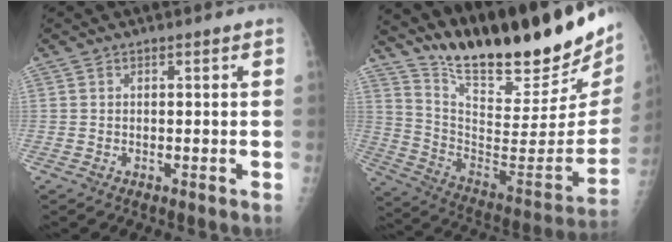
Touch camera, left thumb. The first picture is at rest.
{"total": 31.0, "force": [23.6, 7.6, 18.5], "torque": [-0.268, -0.123, 0.363]}